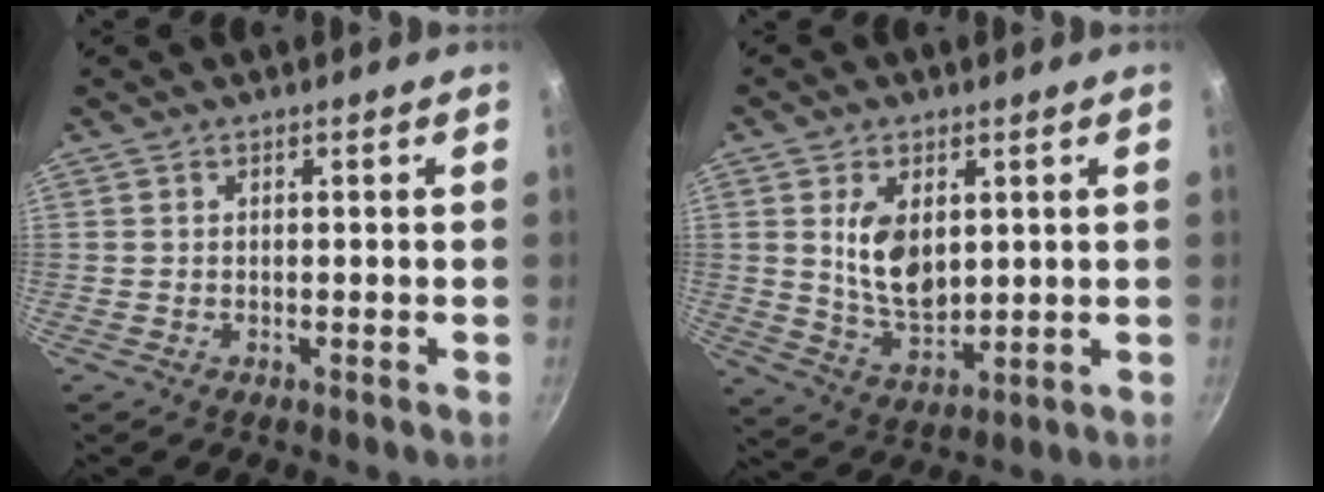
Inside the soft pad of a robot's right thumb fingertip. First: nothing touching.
{"total": 9.9, "force": [2.3, 5.9, 7.6], "torque": [-0.118, -0.020, 0.058]}